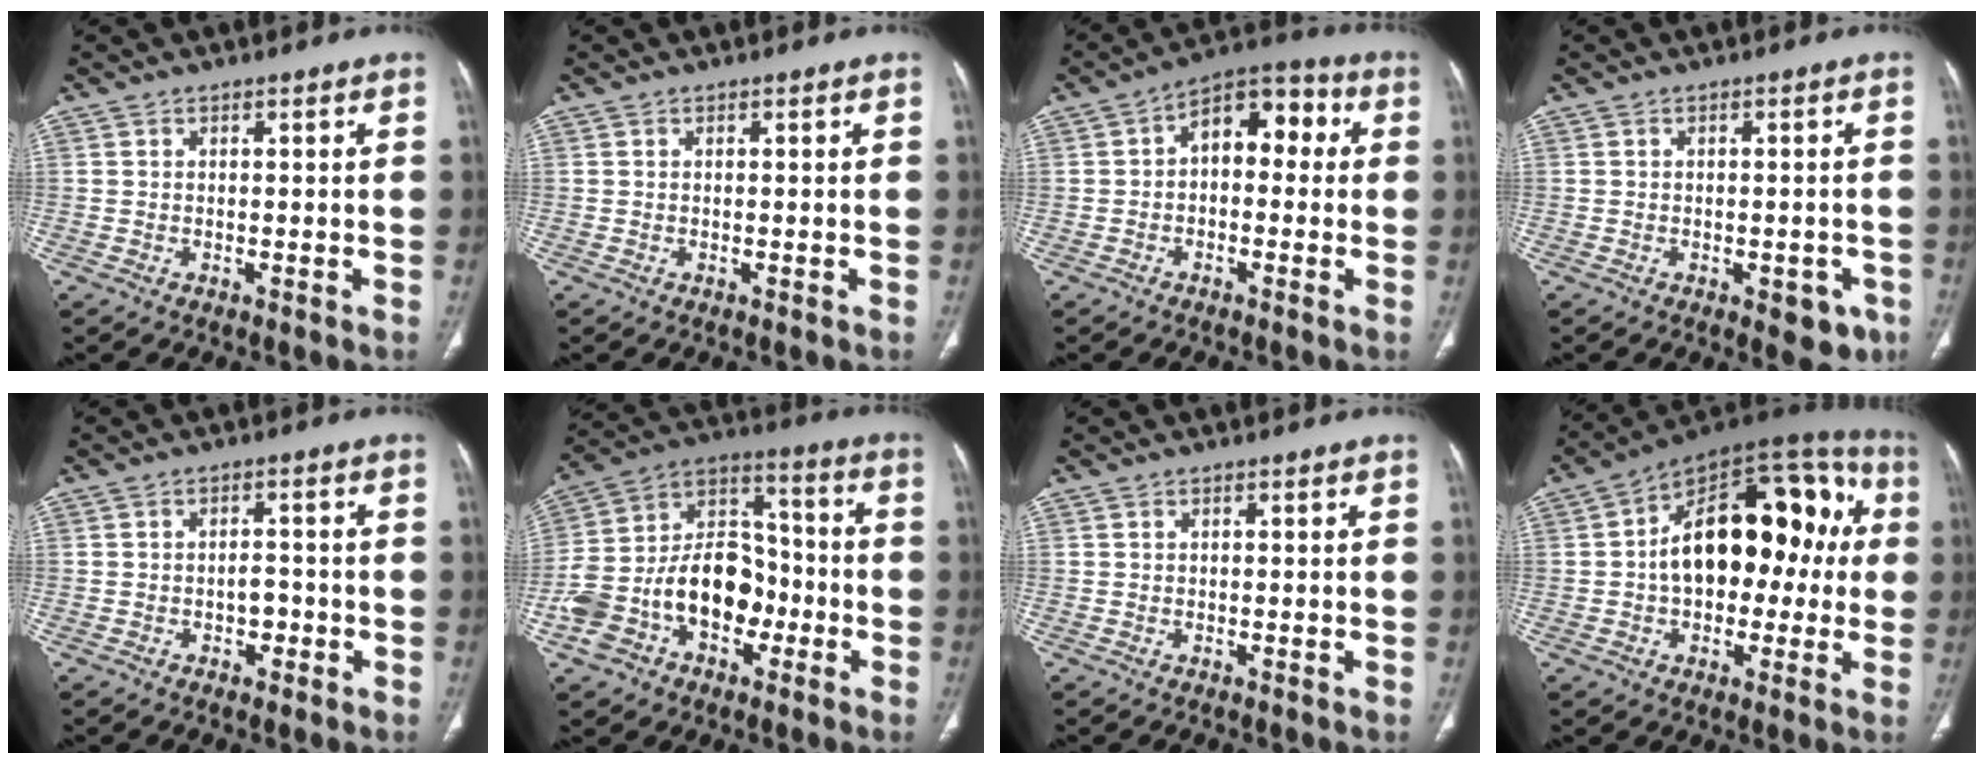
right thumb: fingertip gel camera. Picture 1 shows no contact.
{"total": 0.0}
{"total": 9.8, "force": [0.9, 6.1, 7.6], "torque": [-0.078, 0.037, 0.000]}
{"total": 5.3, "force": [-2.4, 2.8, 3.8], "torque": [-0.017, 0.005, -0.026]}
{"total": 2.9, "force": [-1.1, 2.0, 1.8], "torque": [-0.012, 0.012, -0.018]}
{"total": 19.0, "force": [-5.8, 13.3, 12.3], "torque": [-0.197, 0.072, -0.100]}
{"total": 0.0}
{"total": 23.3, "force": [1.3, 13.9, 18.6], "torque": [-0.234, 0.053, 0.009]}